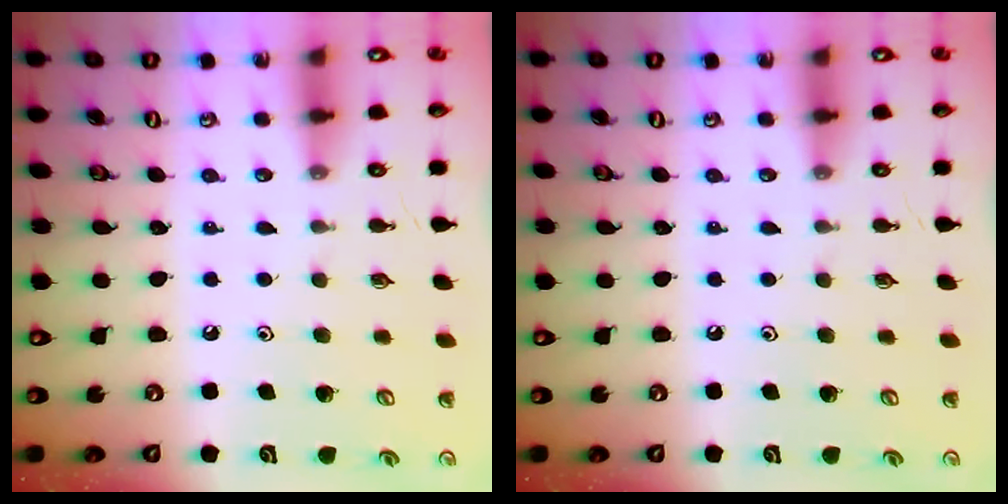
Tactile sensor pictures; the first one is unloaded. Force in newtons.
{"total": 0.0}